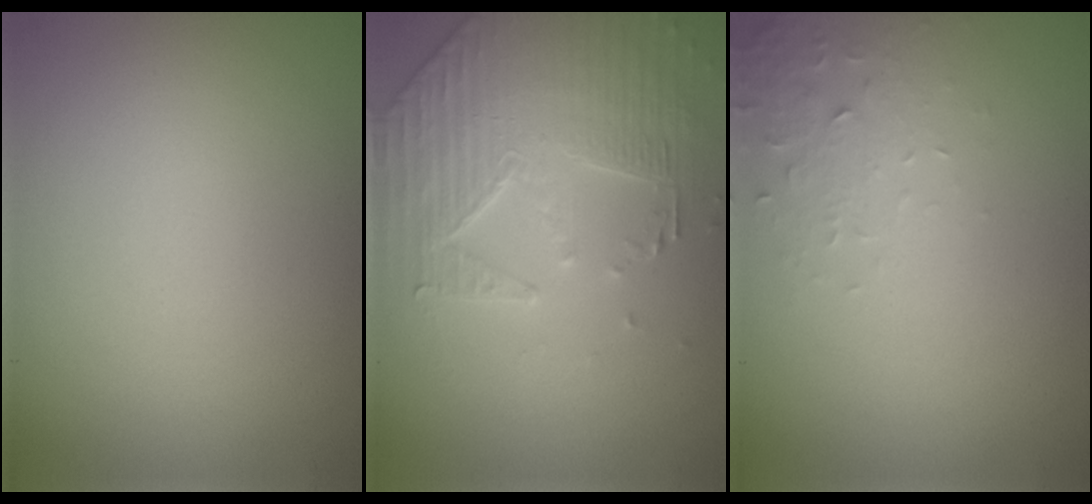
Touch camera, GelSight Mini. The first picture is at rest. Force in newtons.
{"total": 4.2, "press": 3.9, "slide": 1.6}
{"total": 1.9, "press": 1.8, "slide": 0.4}